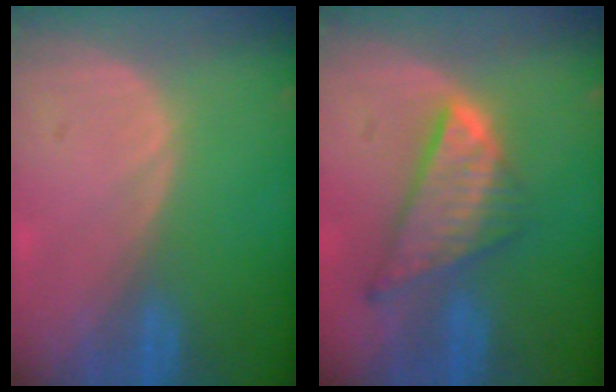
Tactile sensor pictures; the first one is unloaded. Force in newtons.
{"total": 8.7, "press": 7.5, "slide": 4.4}